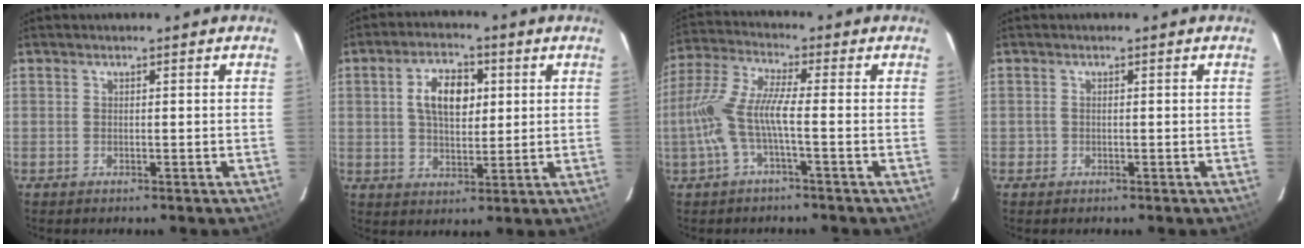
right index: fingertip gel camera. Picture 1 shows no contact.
{"total": 8.6, "force": [2.0, 4.9, 6.8], "torque": [-0.119, 0.017, 0.038]}
{"total": 9.3, "force": [-2.5, 1.3, 8.8], "torque": [-0.200, 0.002, -0.045]}
{"total": 0.9, "force": [-0.3, 0.8, 0.1], "torque": [0.001, 0.000, -0.003]}